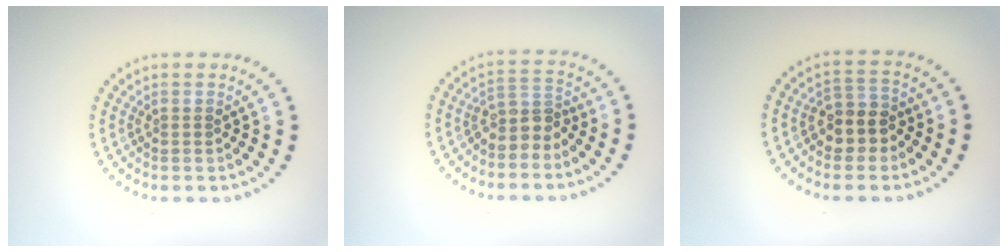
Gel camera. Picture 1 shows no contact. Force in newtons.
{"total": 2.7, "press": 2.1, "slide": 1.7}
{"total": 2.9, "press": 2.6, "slide": 1.3}